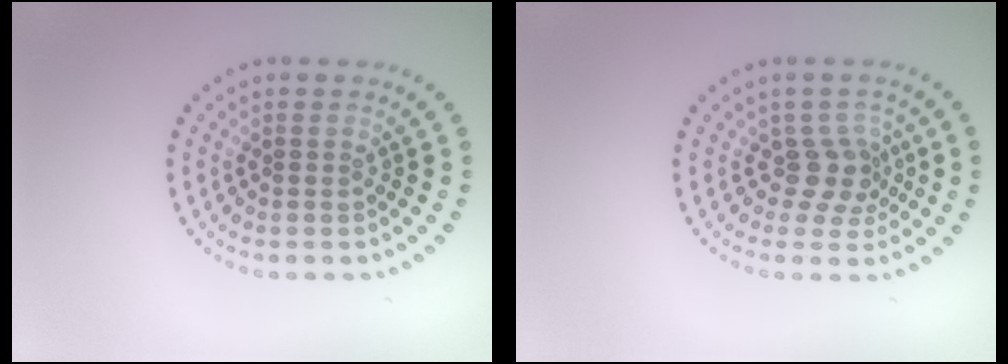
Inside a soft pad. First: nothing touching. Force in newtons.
{"total": 2.5, "press": 1.9, "slide": 1.6}